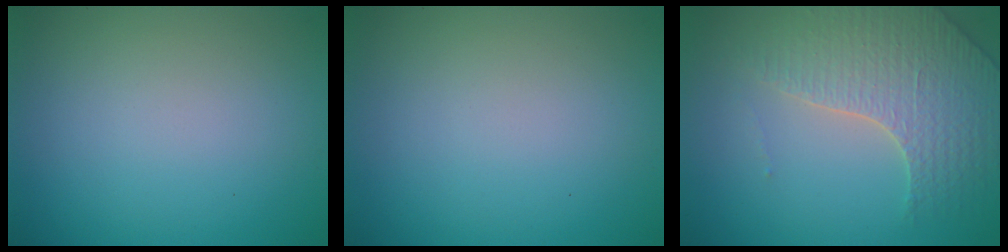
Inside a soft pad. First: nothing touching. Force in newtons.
{"total": 0.0}
{"total": 3.8, "press": 3.7, "slide": 0.8}